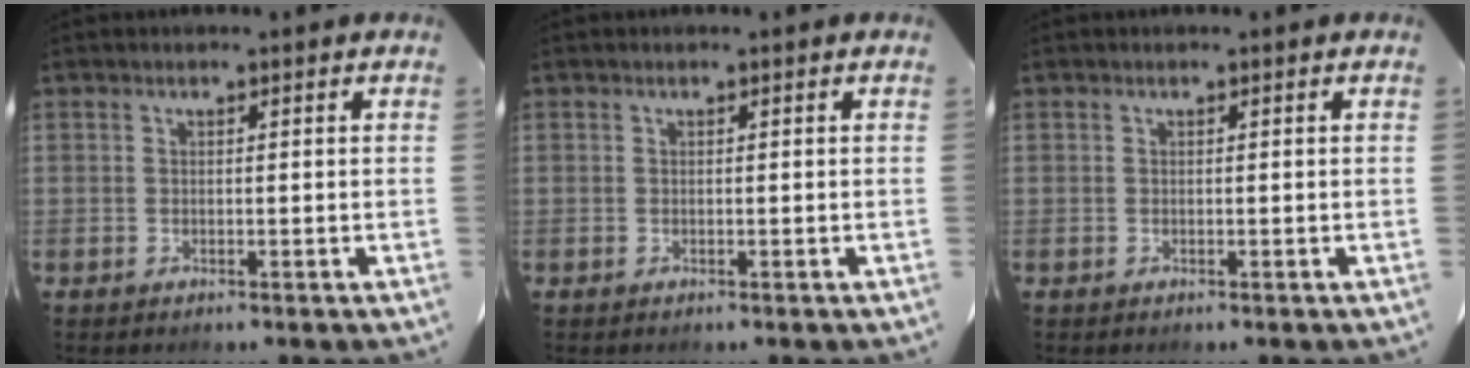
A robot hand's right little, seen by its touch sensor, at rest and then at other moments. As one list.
[{"total": 0.0}, {"total": 0.0}]